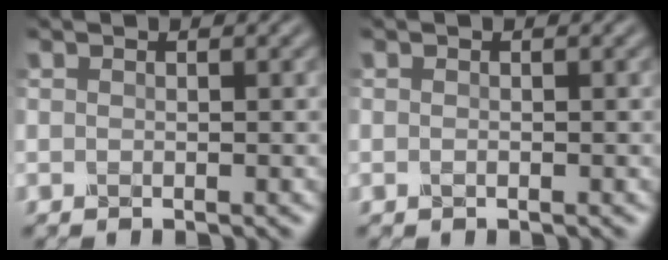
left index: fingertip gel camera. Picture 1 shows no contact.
{"total": 0.0}